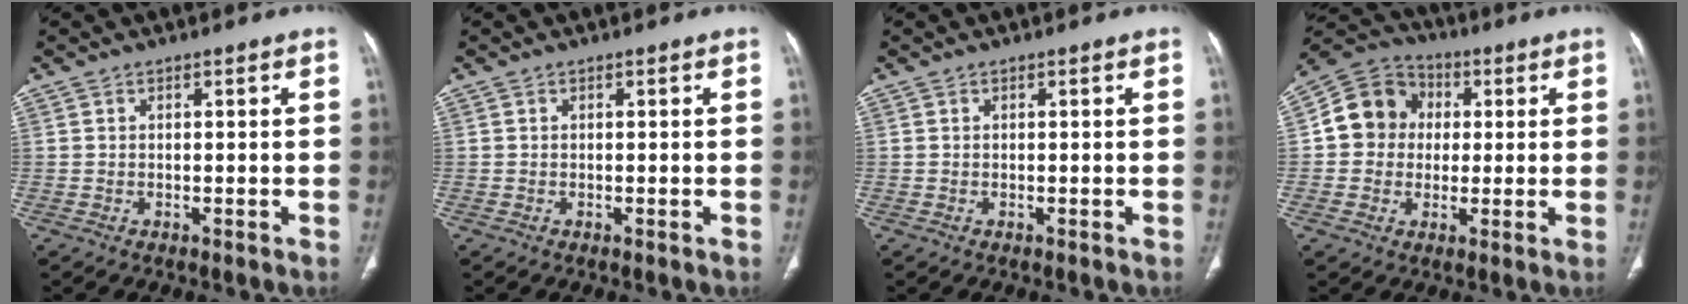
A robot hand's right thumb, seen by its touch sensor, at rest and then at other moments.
{"total": 0.0}
{"total": 0.0}
{"total": 11.0, "force": [1.1, 10.0, 4.4], "torque": [-0.051, 0.020, 0.007]}